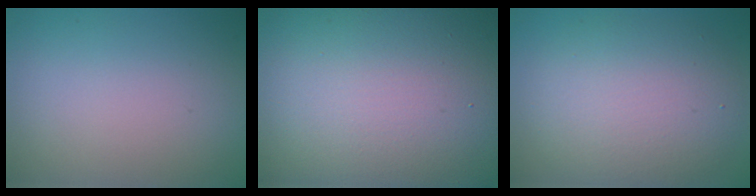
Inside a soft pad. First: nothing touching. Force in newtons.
{"total": 25.1, "press": 25.1, "slide": 1.4}
{"total": 6.7, "press": 6.7, "slide": 0.3}